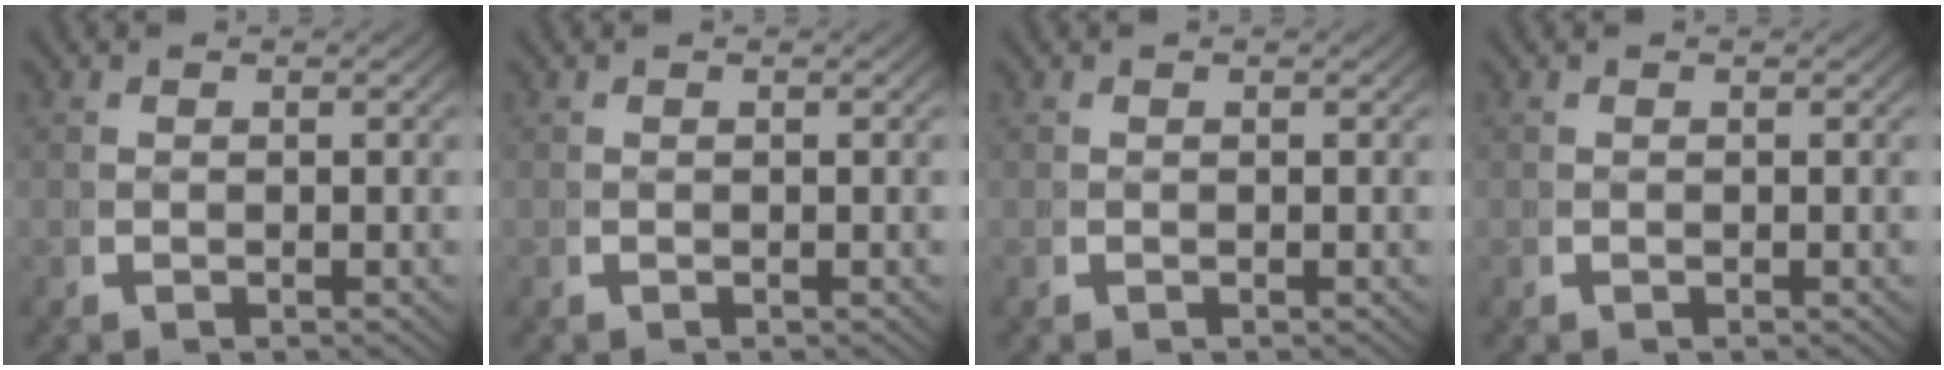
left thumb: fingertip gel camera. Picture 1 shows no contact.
{"total": 0.0}
{"total": 0.0}
{"total": 0.0}